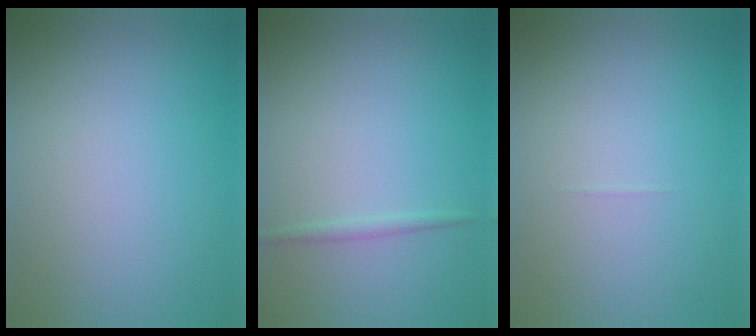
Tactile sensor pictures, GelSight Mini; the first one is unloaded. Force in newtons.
{"total": 0.8, "press": 0.8, "slide": 0.1}
{"total": 0.0}